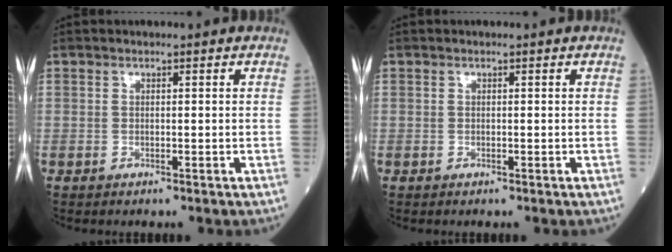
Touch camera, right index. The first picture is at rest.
{"total": 0.0}